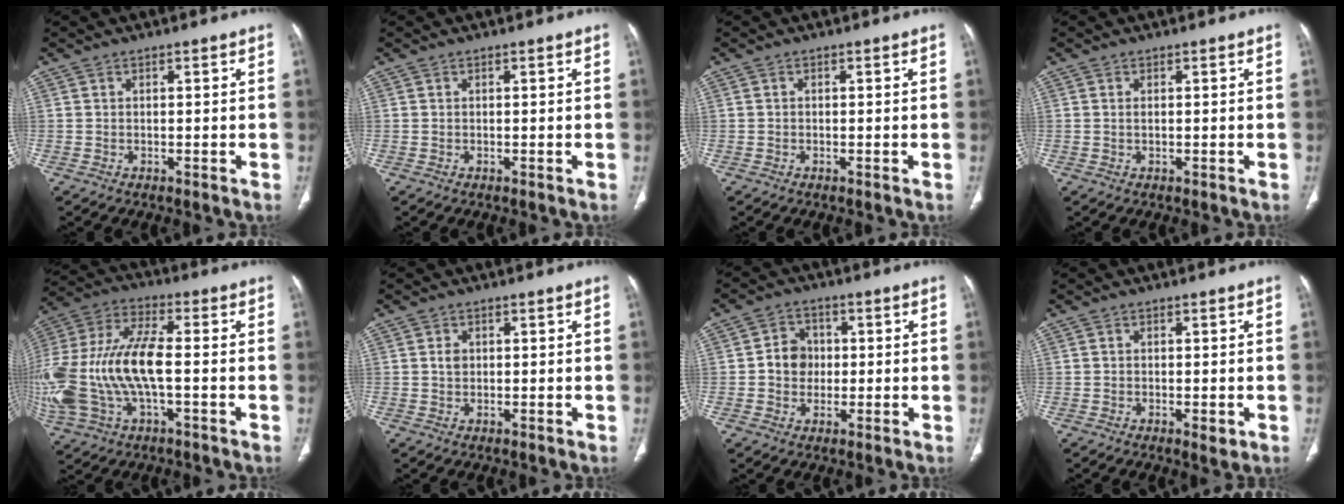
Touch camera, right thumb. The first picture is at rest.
{"total": 0.0}
{"total": 0.0}
{"total": 0.7, "force": [0.1, 0.3, 0.6], "torque": [-0.014, 0.000, 0.002]}
{"total": 22.9, "force": [-2.9, 10.8, 20.0], "torque": [-0.475, 0.017, -0.046]}
{"total": 1.5, "force": [0.2, 1.2, 0.9], "torque": [-0.011, 0.002, 0.005]}
{"total": 4.1, "force": [0.1, 3.6, 1.9], "torque": [-0.012, 0.006, -0.002]}
{"total": 2.0, "force": [-0.7, 0.8, 1.6], "torque": [-0.021, -0.002, -0.008]}